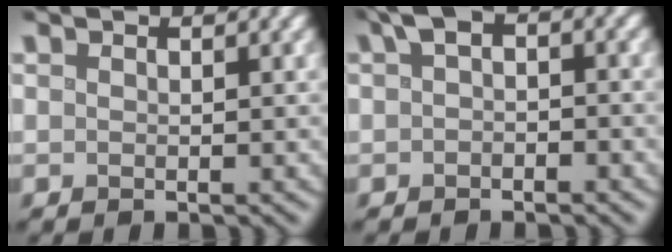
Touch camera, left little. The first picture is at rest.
{"total": 2.6, "force": [0.3, 1.5, 2.0], "torque": [-0.033, 0.011, -0.004]}